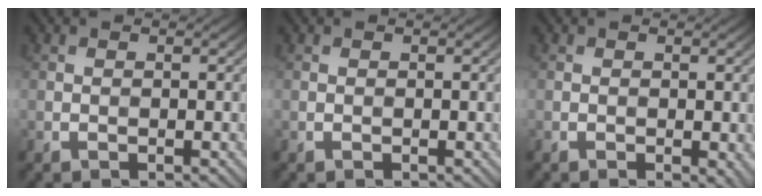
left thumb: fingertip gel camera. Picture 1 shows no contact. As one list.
[{"total": 0.0}, {"total": 1.4, "force": [-0.4, 0.6, 1.2], "torque": [-0.019, -0.007, -0.005]}]